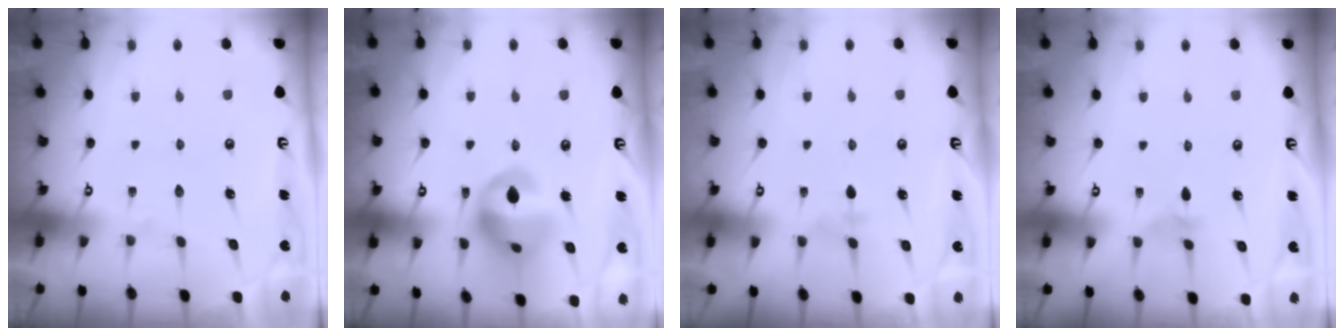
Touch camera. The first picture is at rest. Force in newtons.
{"total": 14.3, "press": 13.5, "slide": 4.8}
{"total": 1.9, "press": 1.9, "slide": 0.4}
{"total": 2.5, "press": 2.5, "slide": 0.6}